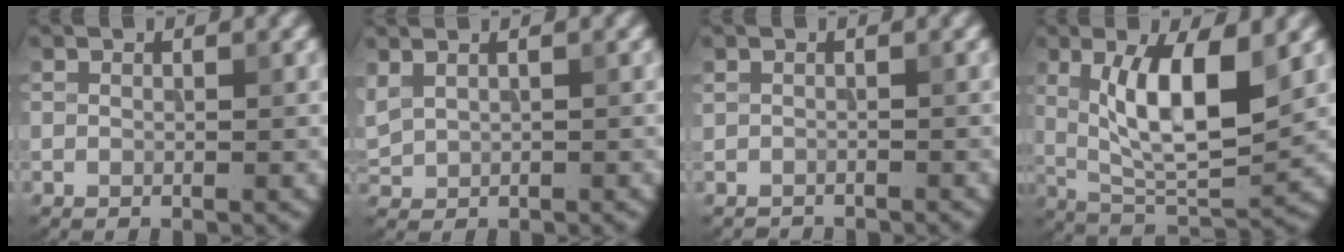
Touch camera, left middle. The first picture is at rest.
{"total": 1.6, "force": [1.0, 0.8, 0.9], "torque": [-0.026, 0.006, 0.026]}
{"total": 1.2, "force": [-1.1, 0.3, -0.4], "torque": [0.016, -0.006, -0.020]}
{"total": 8.5, "force": [2.0, 2.8, 7.8], "torque": [-0.139, -0.011, 0.038]}